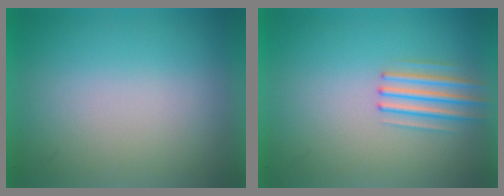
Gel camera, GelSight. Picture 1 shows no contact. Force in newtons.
{"total": 2.3}